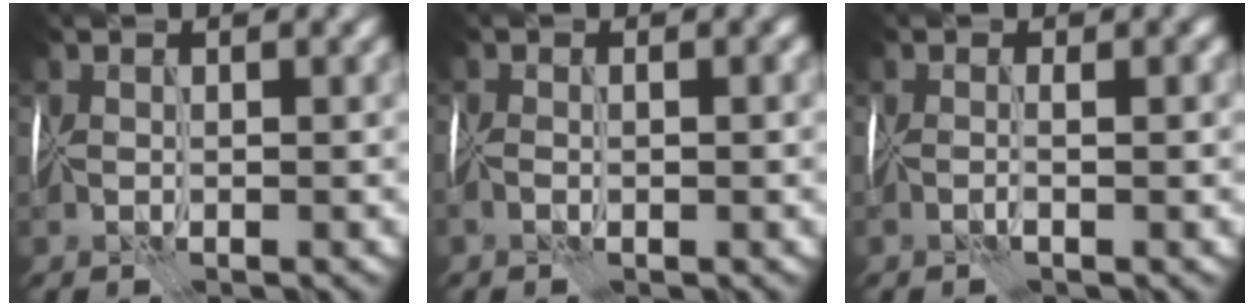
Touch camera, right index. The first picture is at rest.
{"total": 0.9, "force": [-0.3, 0.4, 0.7], "torque": [-0.009, 0.006, -0.004]}
{"total": 0.6, "force": [0.0, -0.2, 0.5], "torque": [-0.011, 0.003, -0.003]}